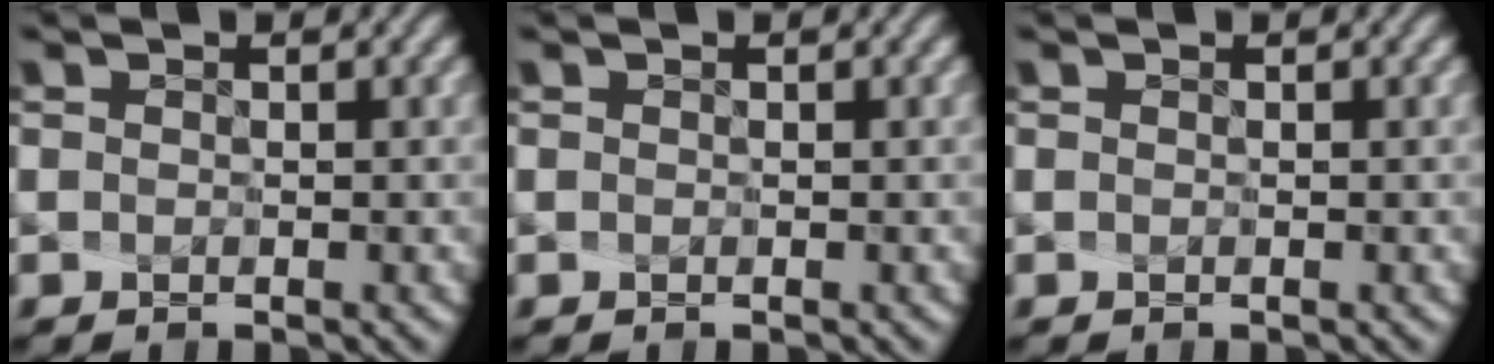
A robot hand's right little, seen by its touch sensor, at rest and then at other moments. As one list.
[{"total": 0.0}, {"total": 0.0}]